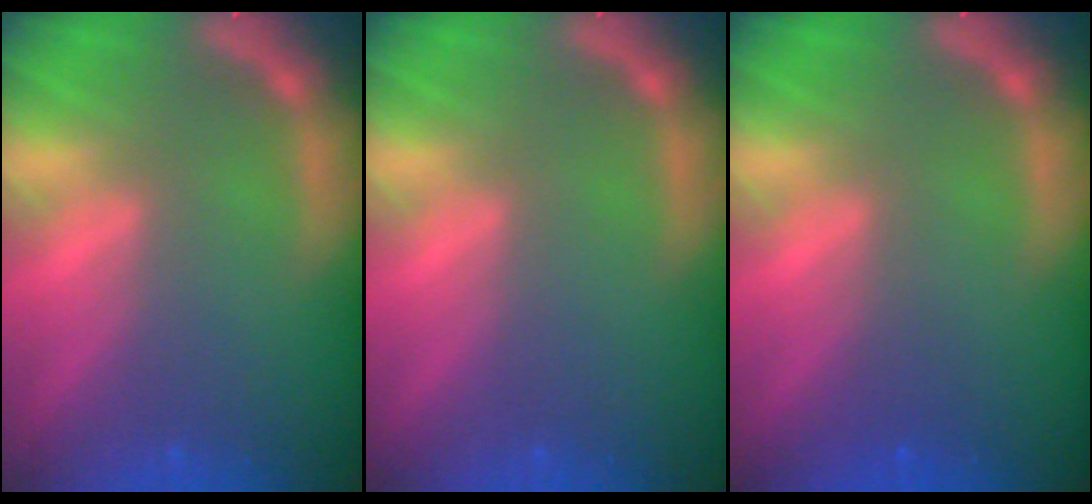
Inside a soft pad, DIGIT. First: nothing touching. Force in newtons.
{"total": 0.0}
{"total": 1.0}